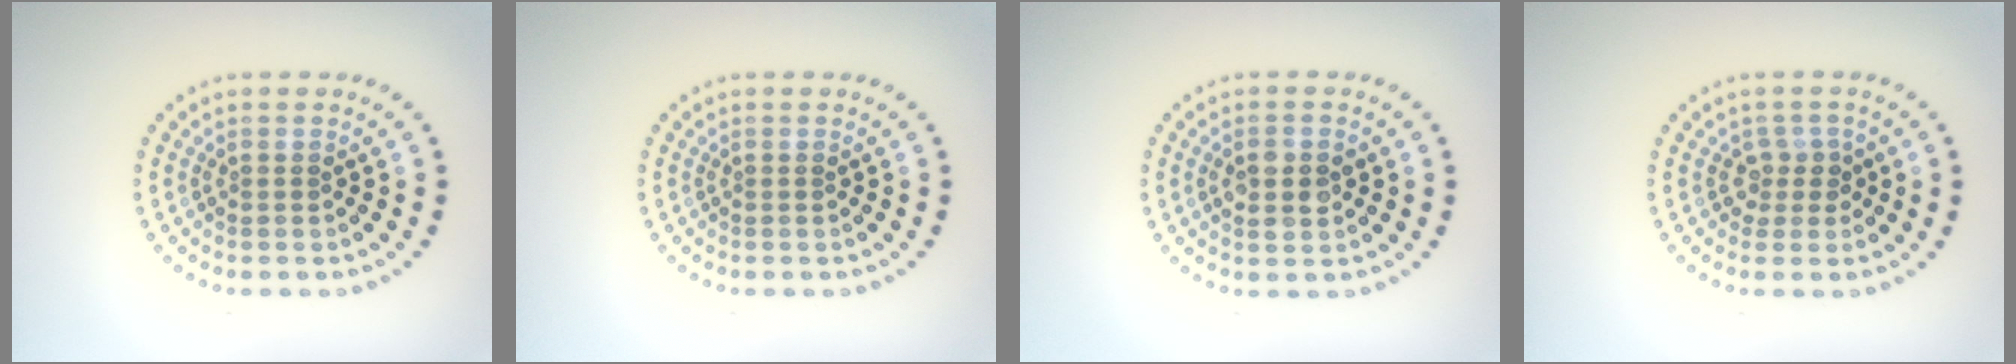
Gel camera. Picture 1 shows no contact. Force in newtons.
{"total": 0.0}
{"total": 2.7, "press": 2.7, "slide": 0.1}
{"total": 1.8, "press": 1.4, "slide": 1.2}